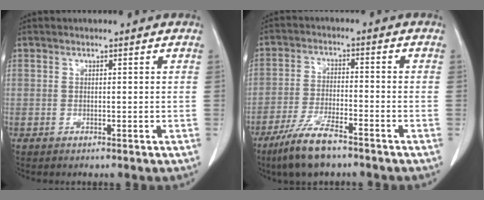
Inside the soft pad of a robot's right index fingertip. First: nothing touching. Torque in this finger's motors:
{"motor_torque": [0.65, -0.70, 0.33, 0.13]}